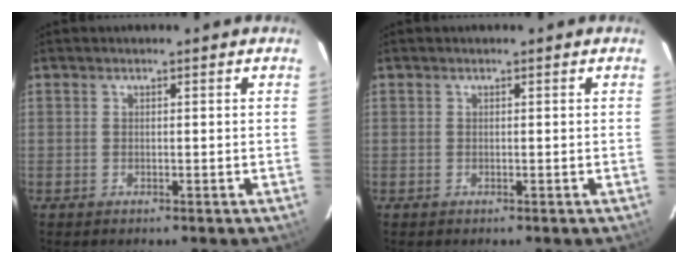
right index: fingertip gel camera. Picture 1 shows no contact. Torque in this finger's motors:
{"motor_torque": [-0.02, -0.01, 0.04, -0.01]}